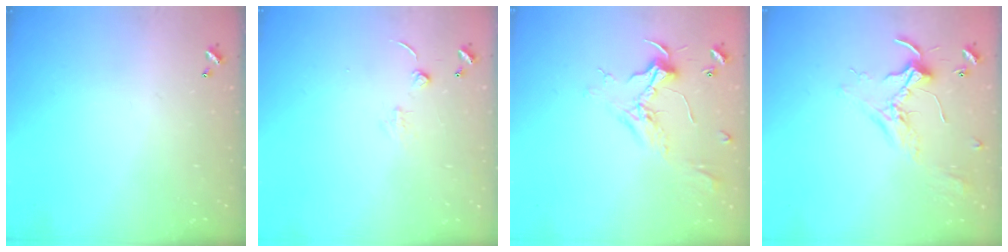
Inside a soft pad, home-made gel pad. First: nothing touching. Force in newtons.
{"total": 0.9, "press": 0.9, "slide": 0.3}
{"total": 2.4, "press": 2.3, "slide": 0.8}
{"total": 2.1, "press": 2.1, "slide": 0.5}